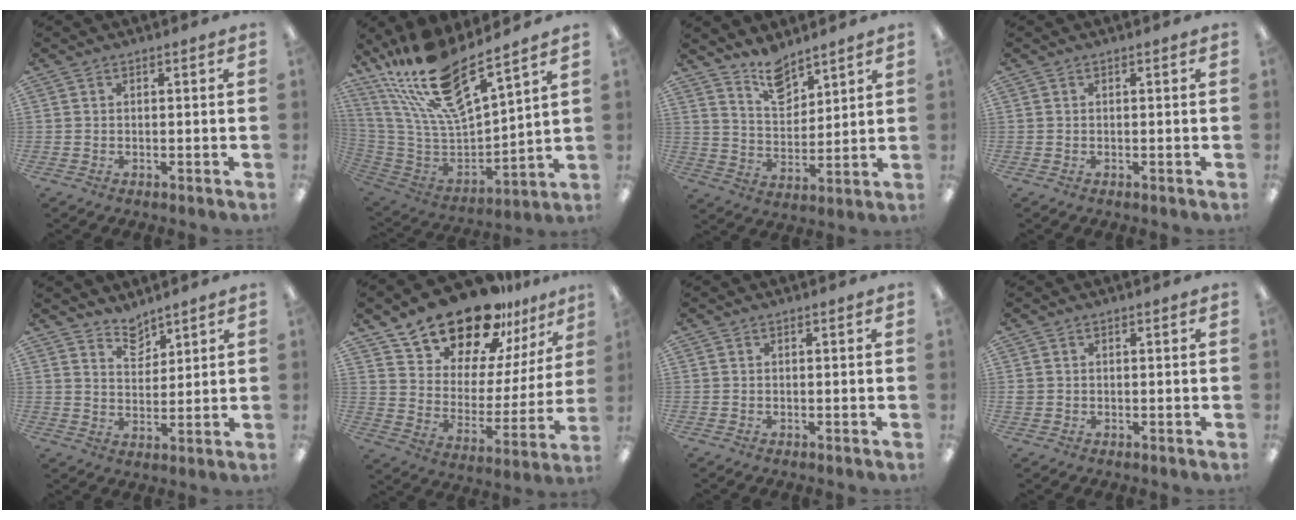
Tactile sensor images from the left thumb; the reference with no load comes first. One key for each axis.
{"total": 20.8, "fx": 16.2, "fy": 5.0, "fz": 12.0, "tx": -0.236, "ty": -0.117, "tz": 0.278}
{"total": 9.3, "fx": 7.7, "fy": 4.1, "fz": 3.1, "tx": -0.056, "ty": -0.048, "tz": 0.142}
{"total": 0.0}
{"total": 5.6, "fx": 5.0, "fy": 2.3, "fz": 0.7, "tx": -0.006, "ty": -0.035, "tz": 0.092}
{"total": 20.2, "fx": 17.4, "fy": 8.2, "fz": 6.3, "tx": -0.118, "ty": -0.134, "tz": 0.311}
{"total": 0.0}
{"total": 1.0, "fx": 0.1, "fy": 1.0, "fz": 0.2, "tx": -0.003, "ty": 0.005, "tz": 0.000}